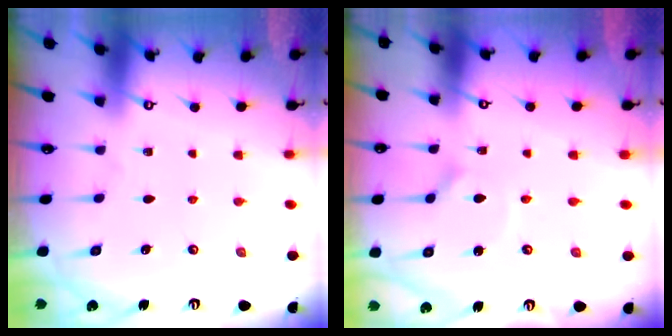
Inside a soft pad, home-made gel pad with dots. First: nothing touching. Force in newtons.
{"total": 2.3, "press": 2.3, "slide": 0.3}